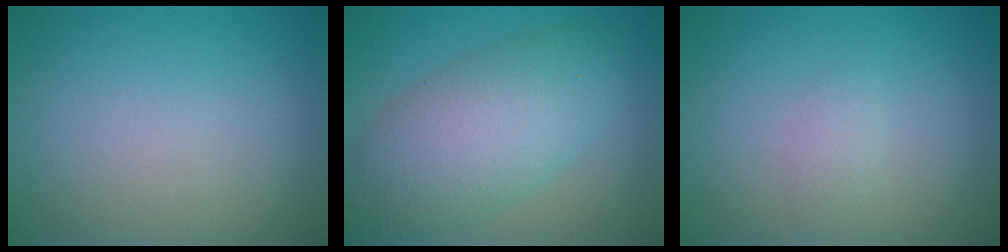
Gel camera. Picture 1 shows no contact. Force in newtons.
{"total": 7.9, "press": 7.9, "slide": 0.3}
{"total": 1.0, "press": 1.0, "slide": 0.1}